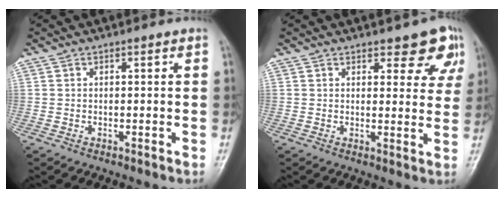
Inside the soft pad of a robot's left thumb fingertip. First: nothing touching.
{"total": 7.0, "force": [4.6, 3.2, 4.1], "torque": [-0.009, -0.024, 0.050]}